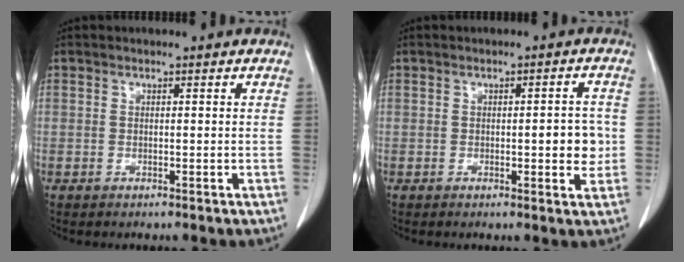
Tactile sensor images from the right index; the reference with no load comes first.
{"total": 4.0, "force": [-0.4, 1.2, 3.8], "torque": [-0.047, 0.001, -0.004]}